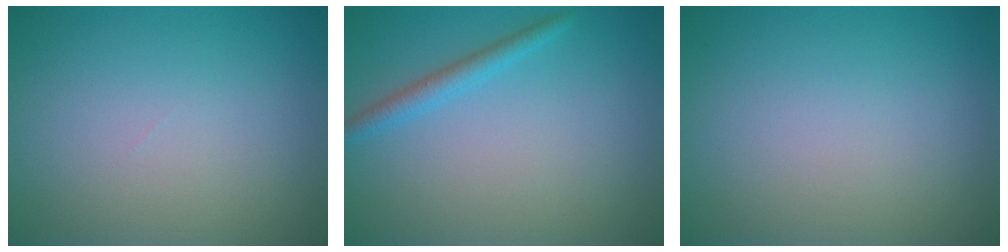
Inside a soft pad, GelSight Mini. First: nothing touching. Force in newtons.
{"total": 1.8, "press": 1.8, "slide": 0.1}
{"total": 0.0}